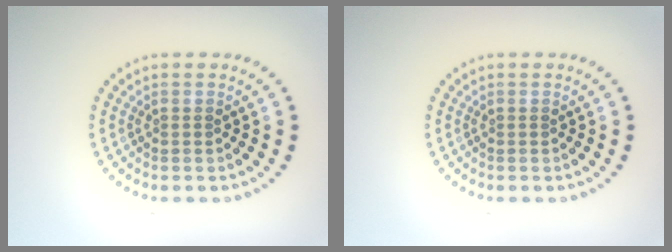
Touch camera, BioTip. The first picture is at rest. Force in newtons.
{"total": 0.0}